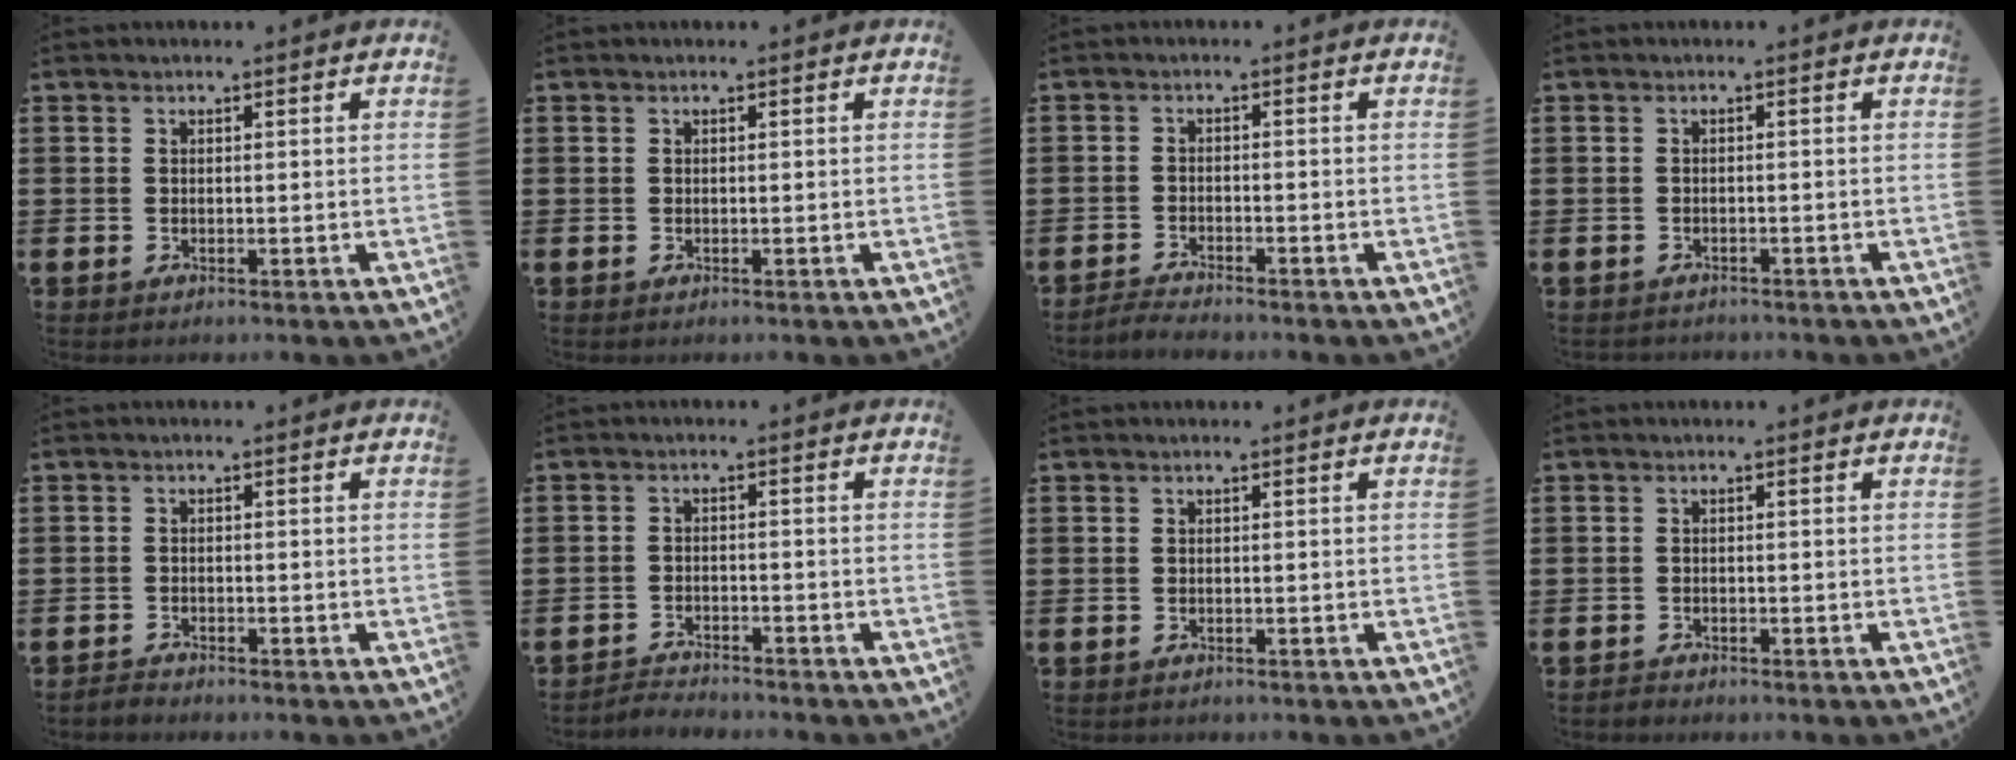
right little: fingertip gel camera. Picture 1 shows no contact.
{"total": 0.0}
{"total": 1.7, "force": [-1.6, -0.1, 0.1], "torque": [-0.006, 0.003, -0.033]}
{"total": 0.7, "force": [-0.7, 0.1, -0.1], "torque": [-0.001, -0.001, -0.015]}
{"total": 1.0, "force": [-1.0, 0.1, 0.0], "torque": [-0.003, 0.001, -0.021]}
{"total": 2.1, "force": [-2.1, 0.0, -0.3], "torque": [-0.003, 0.003, -0.048]}
{"total": 0.0}
{"total": 0.6, "force": [-0.6, 0.2, 0.0], "torque": [-0.002, -0.001, -0.013]}